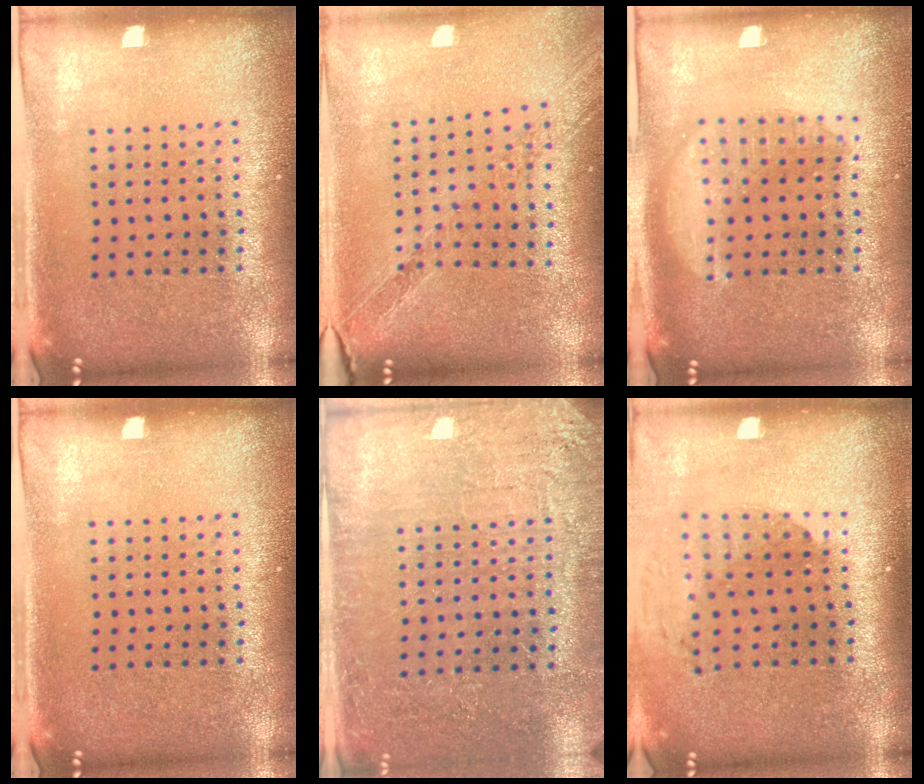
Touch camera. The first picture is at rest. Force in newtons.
{"total": 1.1, "press": 1.1, "slide": 0.2}
{"total": 1.8, "press": 1.8, "slide": 0.2}
{"total": 0.0}
{"total": 2.7, "press": 2.7, "slide": 0.4}
{"total": 1.8, "press": 1.4, "slide": 1.1}